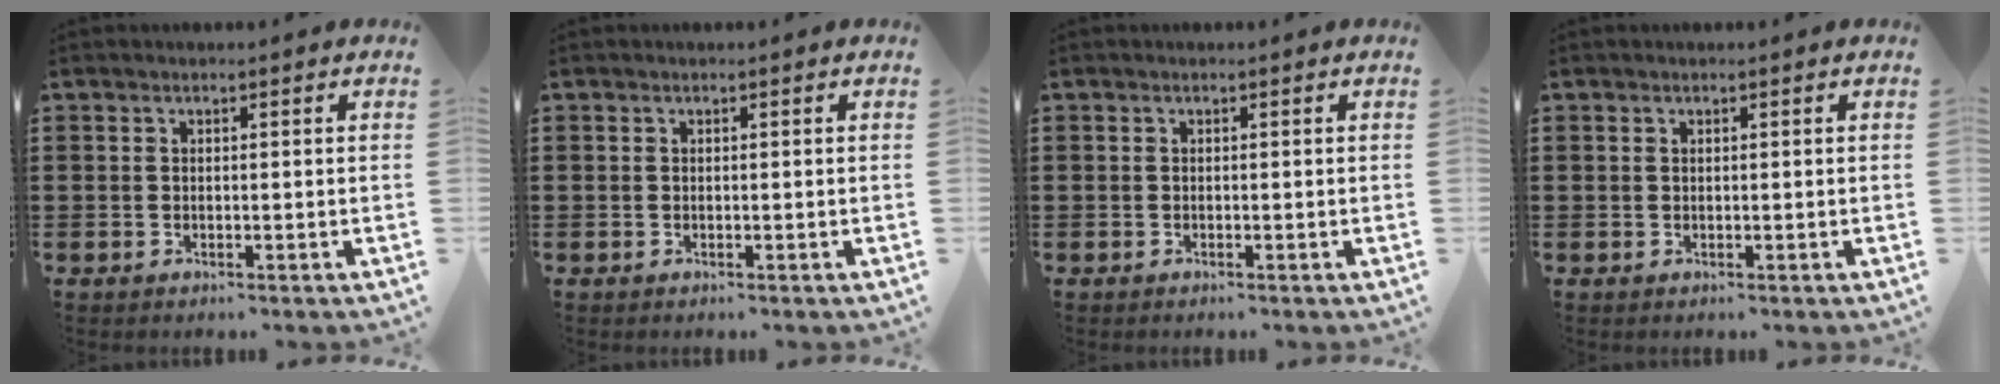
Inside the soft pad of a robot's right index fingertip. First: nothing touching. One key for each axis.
{"total": 0.0}
{"total": 0.0}
{"total": 0.0}